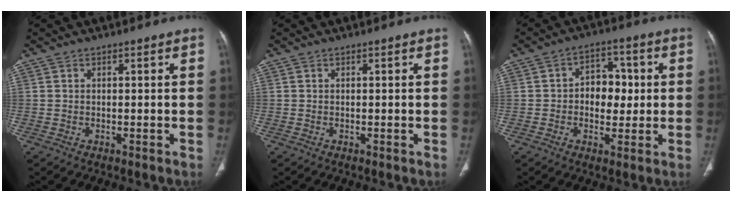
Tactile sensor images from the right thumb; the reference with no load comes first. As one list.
[{"total": 0.0}, {"total": 8.1, "force": [0.3, 5.9, 5.6], "torque": [-0.040, 0.014, 0.002]}]